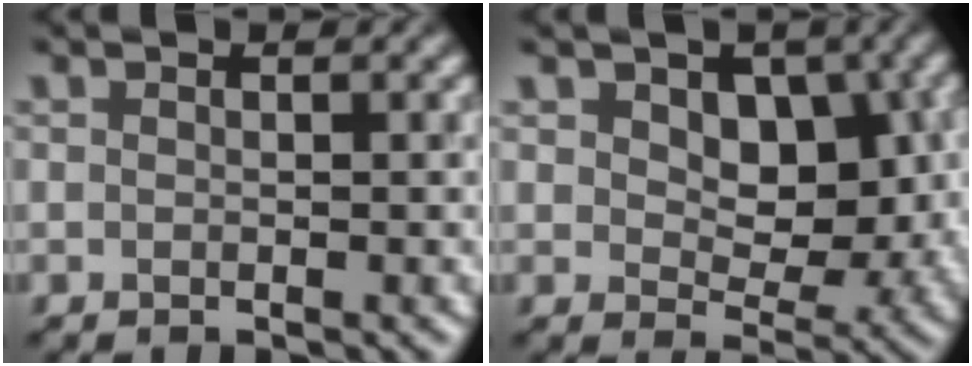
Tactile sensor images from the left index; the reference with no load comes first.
{"total": 6.5, "force": [1.2, 4.5, 4.6], "torque": [-0.056, -0.004, 0.024]}